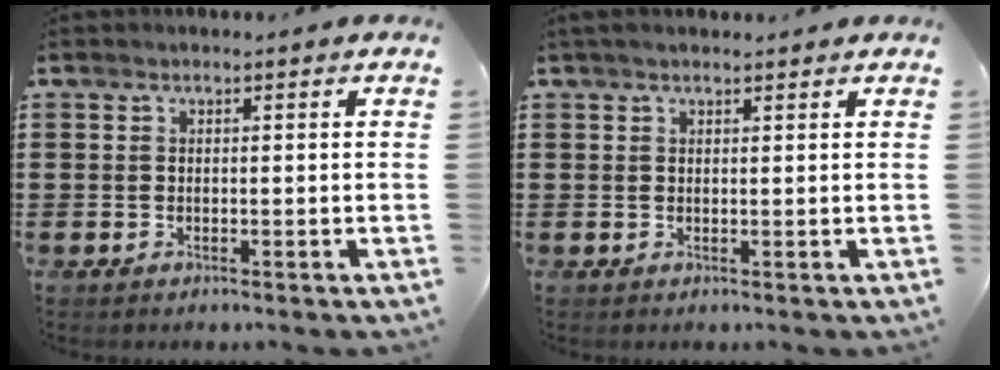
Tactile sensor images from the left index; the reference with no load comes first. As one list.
[{"total": 1.2, "force": [1.0, 0.3, 0.6], "torque": [-0.014, 0.003, 0.018]}]